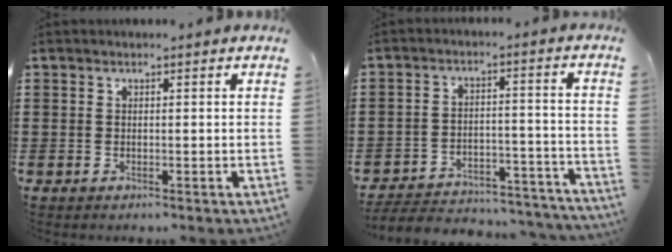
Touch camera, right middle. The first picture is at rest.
{"total": 5.0, "force": [-4.7, 0.9, 1.2], "torque": [-0.026, 0.003, -0.098]}